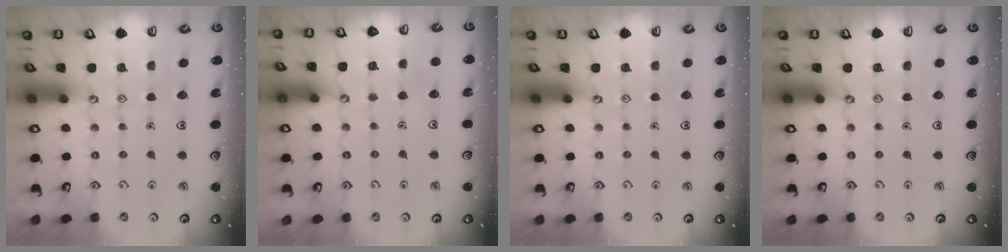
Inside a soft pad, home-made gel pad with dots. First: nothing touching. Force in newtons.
{"total": 1.4, "press": 1.4, "slide": 0.1}
{"total": 0.0}
{"total": 0.0}